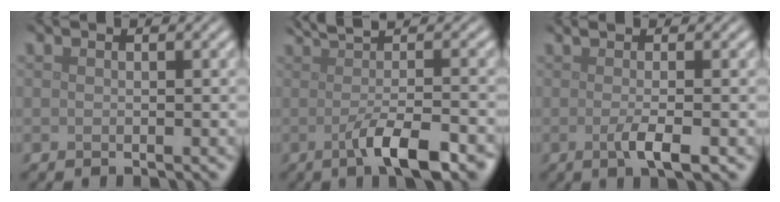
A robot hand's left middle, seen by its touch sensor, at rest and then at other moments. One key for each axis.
{"total": 7.8, "fx": -1.3, "fy": 2.2, "fz": 7.3, "tx": -0.091, "ty": -0.001, "tz": -0.023}
{"total": 3.3, "fx": -0.3, "fy": 0.8, "fz": 3.1, "tx": -0.046, "ty": -0.003, "tz": -0.009}